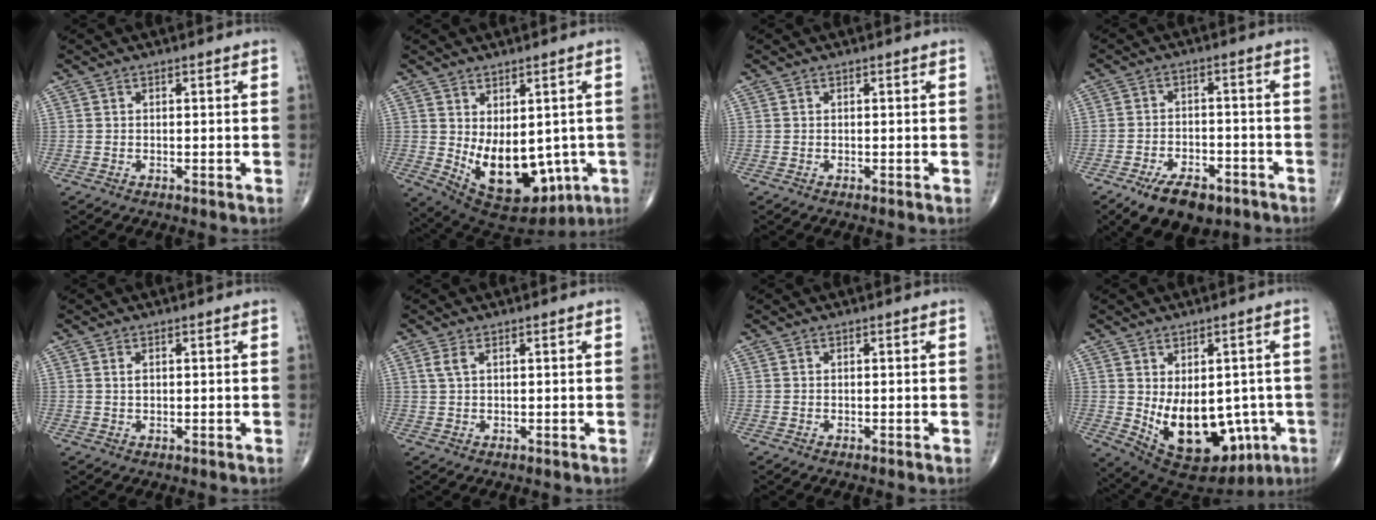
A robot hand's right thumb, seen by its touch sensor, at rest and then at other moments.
{"total": 16.6, "force": [-2.3, 9.9, 13.1], "torque": [-0.174, -0.017, 0.001]}
{"total": 0.0}
{"total": 11.1, "force": [-7.4, 5.6, 6.2], "torque": [-0.080, 0.035, -0.114]}
{"total": 1.2, "force": [0.5, 0.6, 0.9], "torque": [-0.018, -0.002, 0.010]}
{"total": 1.9, "force": [0.9, 0.7, 1.5], "torque": [-0.041, 0.006, 0.024]}
{"total": 0.0}
{"total": 18.5, "force": [-3.6, 11.3, 14.1], "torque": [-0.189, -0.011, -0.016]}